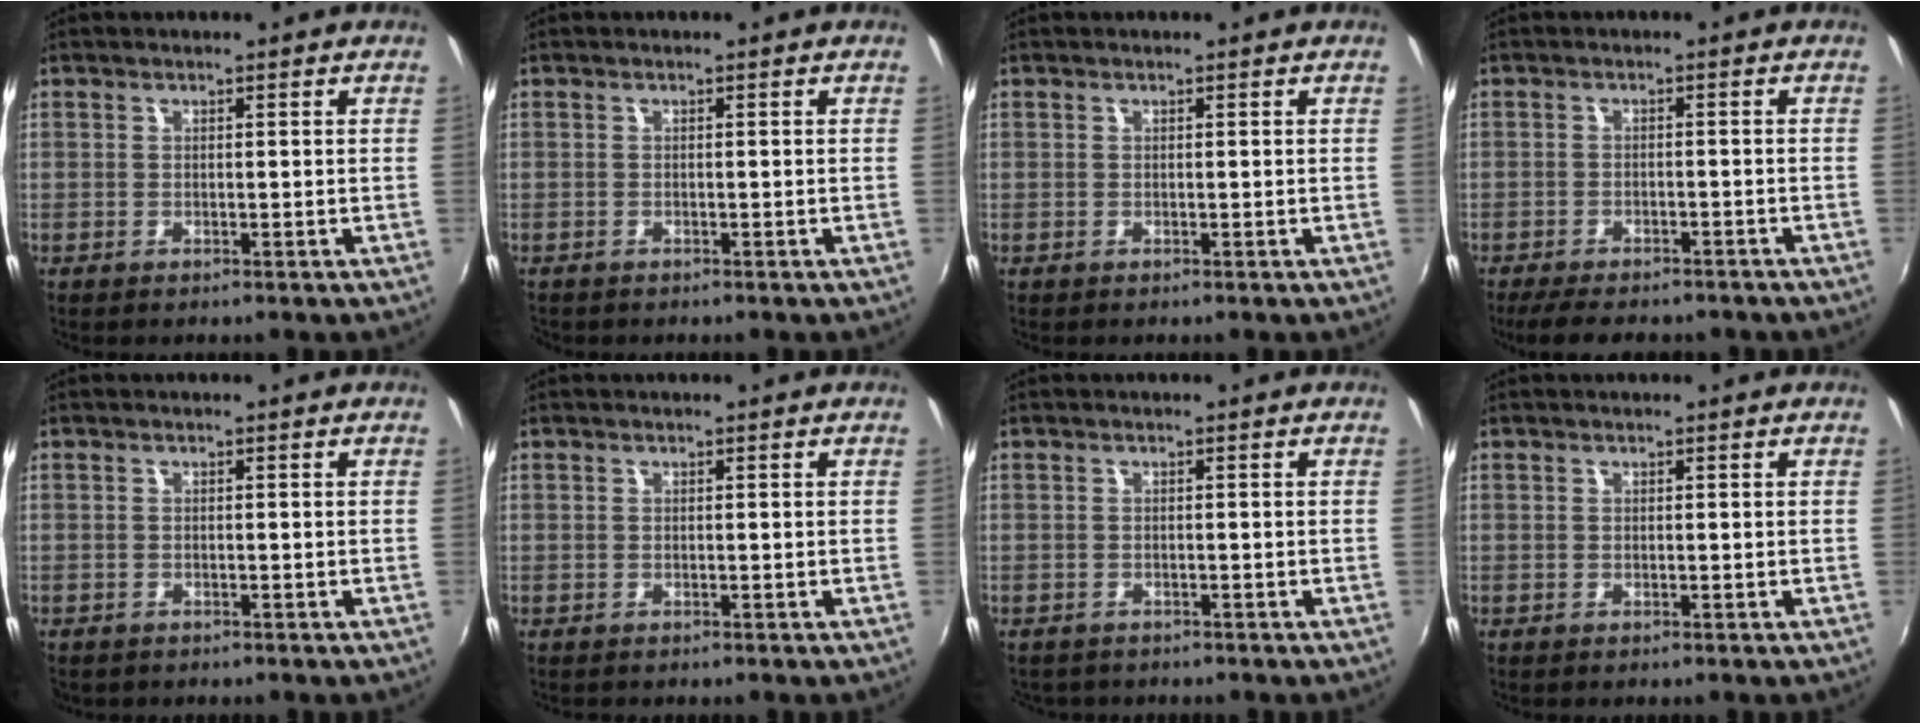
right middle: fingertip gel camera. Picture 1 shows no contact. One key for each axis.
{"total": 0.6, "fx": -0.5, "fy": 0.3, "fz": 0.0, "tx": -0.002, "ty": -0.002, "tz": -0.010}
{"total": 0.0}
{"total": 10.3, "fx": -8.4, "fy": 3.2, "fz": 5.0, "tx": -0.110, "ty": -0.027, "tz": -0.125}
{"total": 1.1, "fx": -0.8, "fy": 0.7, "fz": 0.1, "tx": -0.008, "ty": -0.002, "tz": -0.013}
{"total": 0.0}
{"total": 2.5, "fx": -2.1, "fy": 1.3, "fz": 0.4, "tx": -0.013, "ty": -0.010, "tz": -0.031}
{"total": 0.0}